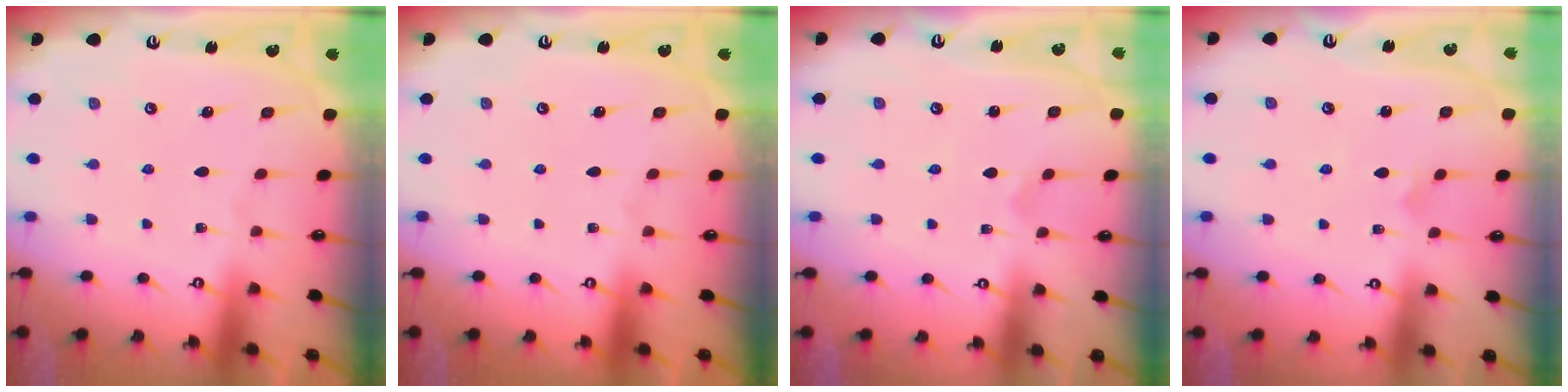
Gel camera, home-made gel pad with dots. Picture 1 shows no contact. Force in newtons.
{"total": 0.0}
{"total": 0.7, "press": 0.7, "slide": 0.1}
{"total": 2.7, "press": 2.7, "slide": 0.1}